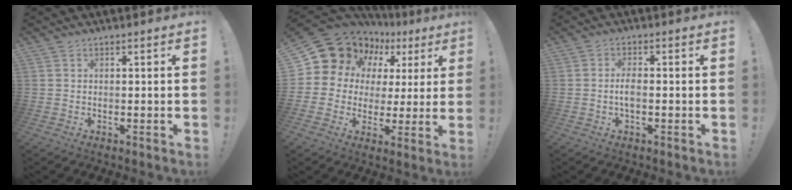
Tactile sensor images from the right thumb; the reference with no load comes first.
{"total": 14.0, "force": [9.3, 9.2, 5.0], "torque": [-0.087, -0.070, 0.185]}
{"total": 3.5, "force": [-0.9, 1.0, 3.3], "torque": [-0.072, -0.003, -0.021]}